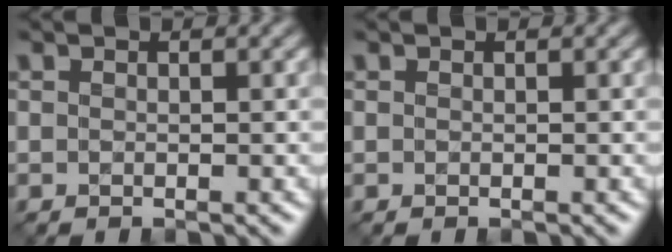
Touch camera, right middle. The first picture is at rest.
{"total": 0.0}